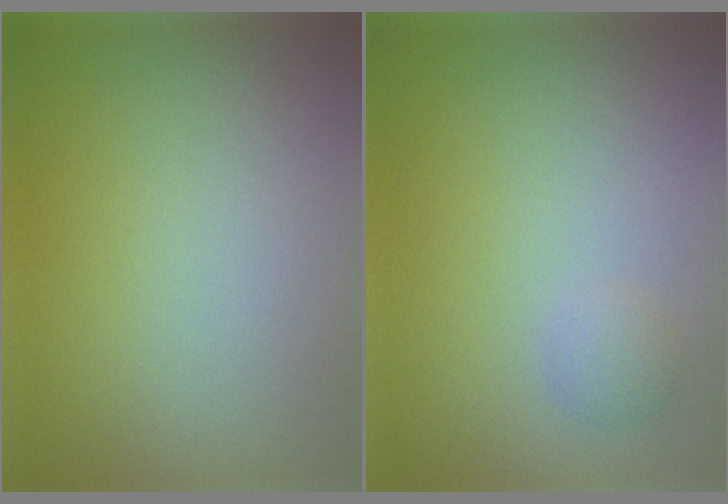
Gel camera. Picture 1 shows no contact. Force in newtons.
{"total": 1.1, "press": 1.1, "slide": 0.0}